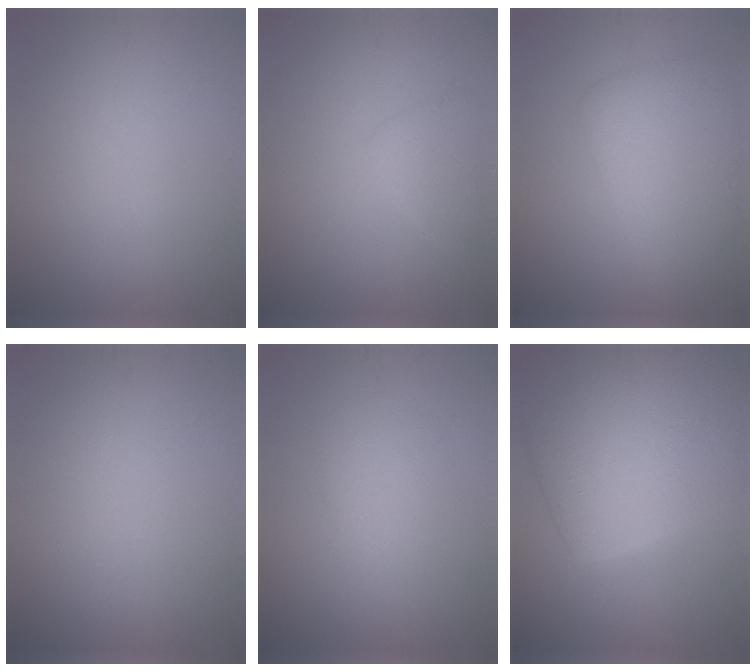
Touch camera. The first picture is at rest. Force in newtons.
{"total": 1.8, "press": 1.8, "slide": 0.2}
{"total": 5.9, "press": 5.9, "slide": 0.1}
{"total": 0.0}
{"total": 2.2, "press": 2.2, "slide": 0.1}
{"total": 13.0, "press": 13.0, "slide": 0.5}